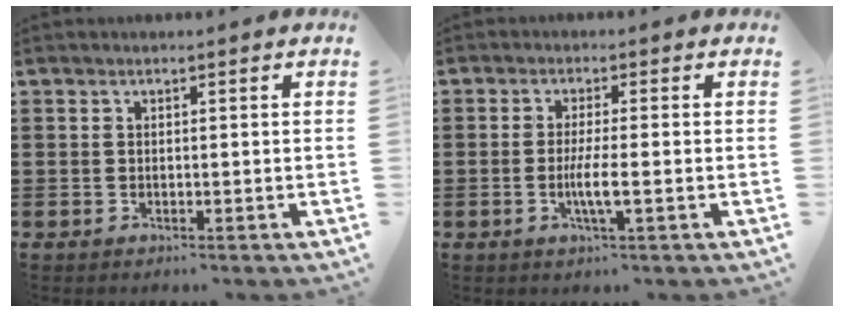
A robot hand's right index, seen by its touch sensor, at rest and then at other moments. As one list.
[{"total": 4.2, "force": [-1.1, 0.3, 4.1], "torque": [-0.078, -0.008, -0.022]}]